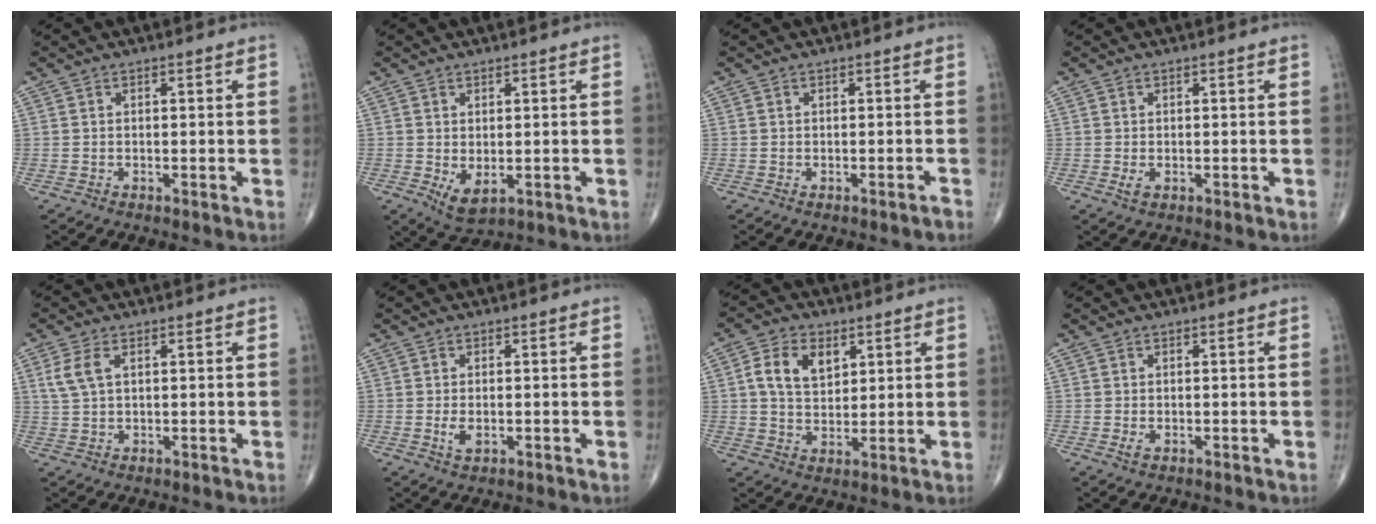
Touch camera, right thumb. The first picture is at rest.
{"total": 4.1, "force": [-0.5, 2.2, 3.5], "torque": [-0.052, -0.007, 0.006]}
{"total": 0.6, "force": [-0.5, 0.0, 0.3], "torque": [-0.009, 0.008, -0.006]}
{"total": 1.4, "force": [-0.3, 0.9, 1.0], "torque": [-0.017, -0.003, -0.003]}
{"total": 4.4, "force": [1.6, 2.3, 3.4], "torque": [-0.084, 0.007, 0.034]}
{"total": 2.6, "force": [-0.5, 1.4, 2.2], "torque": [-0.044, -0.005, -0.007]}
{"total": 8.5, "force": [3.0, 5.7, 5.6], "torque": [-0.084, -0.009, 0.054]}
{"total": 1.0, "force": [-0.1, 0.6, 0.7], "torque": [-0.010, -0.001, -0.001]}